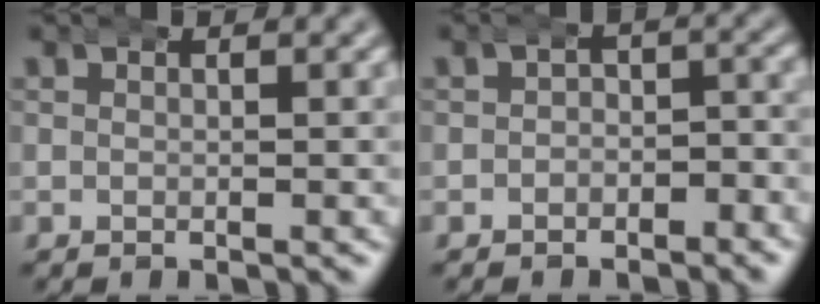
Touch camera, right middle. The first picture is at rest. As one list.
[{"total": 2.5, "force": [-1.9, 1.6, 0.4], "torque": [0.007, -0.005, -0.037]}]